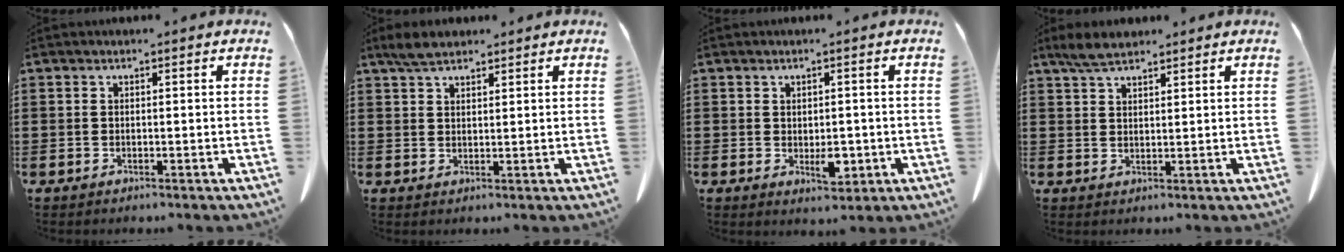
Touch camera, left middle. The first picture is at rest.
{"total": 3.3, "force": [2.6, 1.1, 1.6], "torque": [-0.038, 0.006, 0.050]}
{"total": 3.4, "force": [-0.5, 1.8, 2.8], "torque": [-0.033, -0.003, -0.009]}
{"total": 3.8, "force": [3.0, 1.2, 2.0], "torque": [-0.047, 0.003, 0.057]}